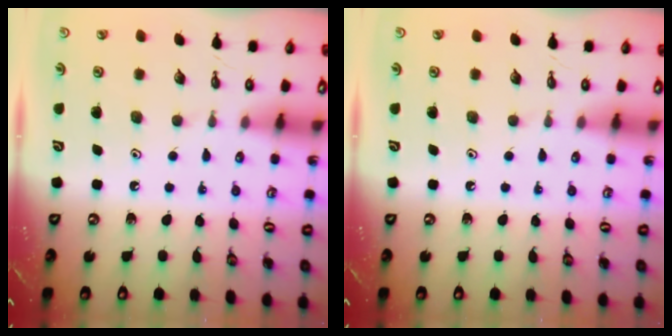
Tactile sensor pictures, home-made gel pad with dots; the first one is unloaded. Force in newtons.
{"total": 0.0}